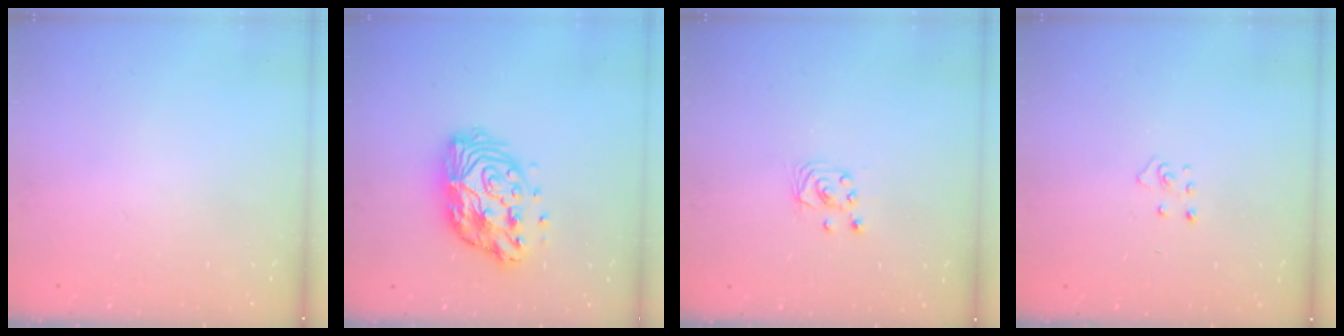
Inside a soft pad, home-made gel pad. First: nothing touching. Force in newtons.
{"total": 14.6, "press": 14.5, "slide": 1.1}
{"total": 2.4, "press": 2.4, "slide": 0.2}
{"total": 3.7, "press": 3.6, "slide": 0.3}